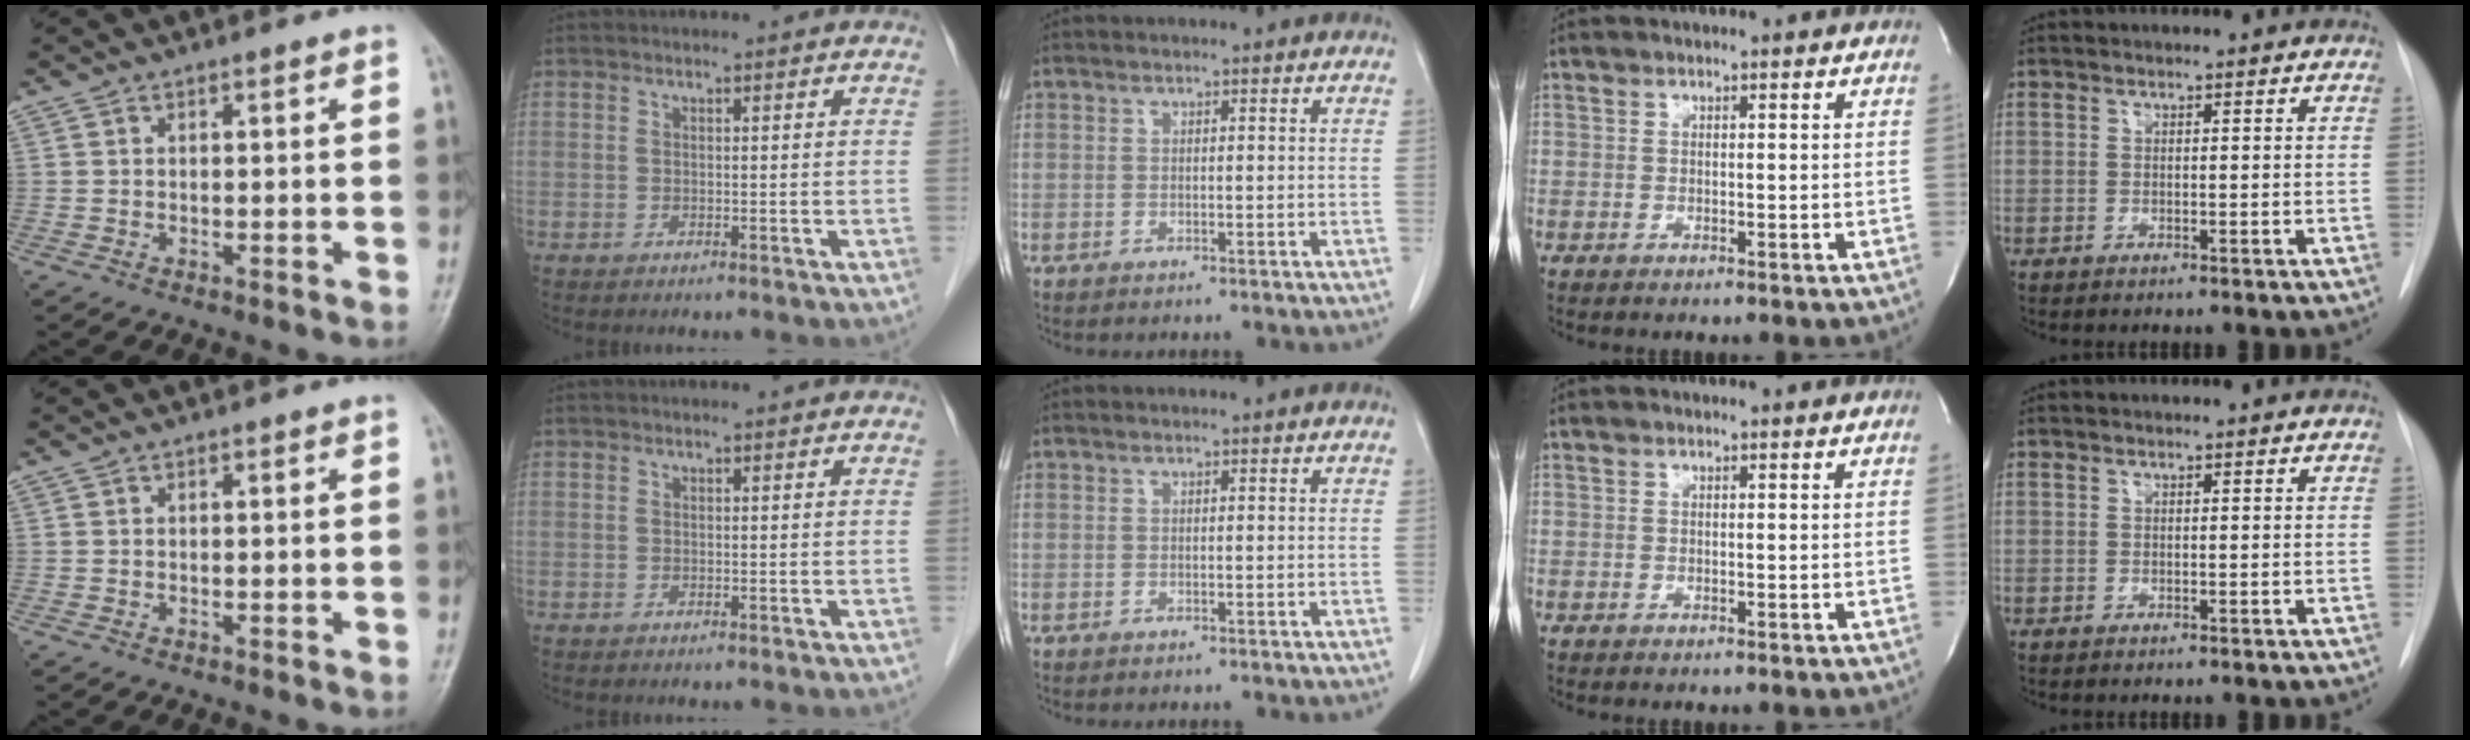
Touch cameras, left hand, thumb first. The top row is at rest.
{}